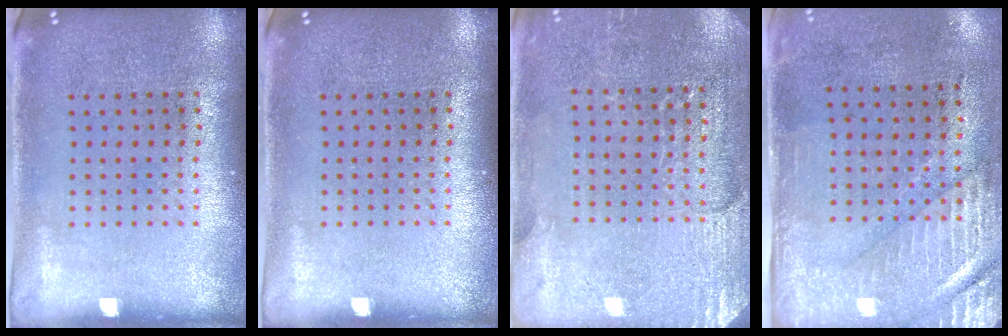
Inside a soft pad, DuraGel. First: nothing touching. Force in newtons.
{"total": 0.0}
{"total": 2.9, "press": 2.9, "slide": 0.4}
{"total": 2.9, "press": 2.4, "slide": 1.6}